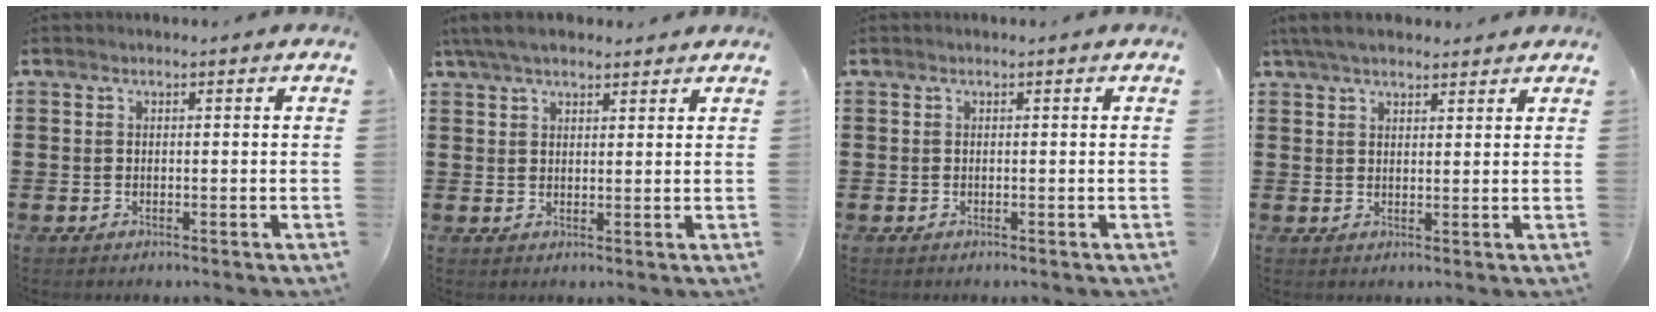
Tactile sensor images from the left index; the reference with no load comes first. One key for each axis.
{"total": 4.7, "fx": 3.9, "fy": 1.3, "fz": 2.3, "tx": -0.056, "ty": 0.001, "tz": 0.073}
{"total": 0.0}
{"total": 4.4, "fx": 3.7, "fy": 1.2, "fz": 2.1, "tx": -0.050, "ty": 0.001, "tz": 0.070}